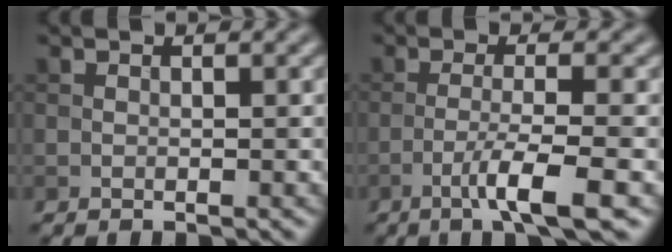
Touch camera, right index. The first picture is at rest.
{"total": 4.5, "force": [-2.0, 0.4, 4.0], "torque": [-0.067, 0.006, -0.046]}